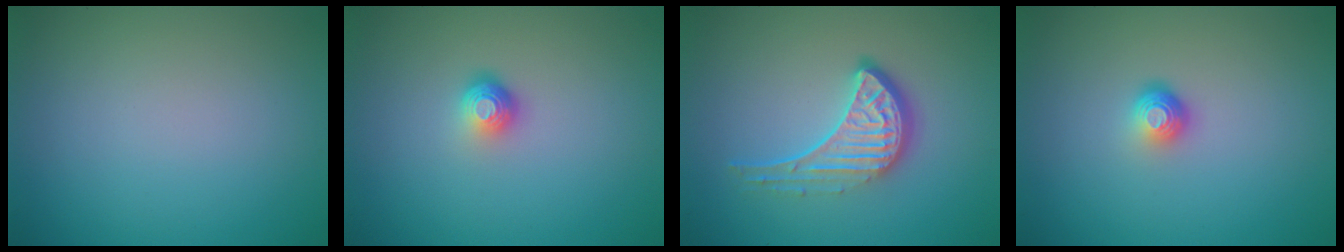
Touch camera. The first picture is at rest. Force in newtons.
{"total": 1.8, "press": 1.2, "slide": 1.4}
{"total": 4.6, "press": 3.3, "slide": 3.3}
{"total": 1.9, "press": 1.3, "slide": 1.4}